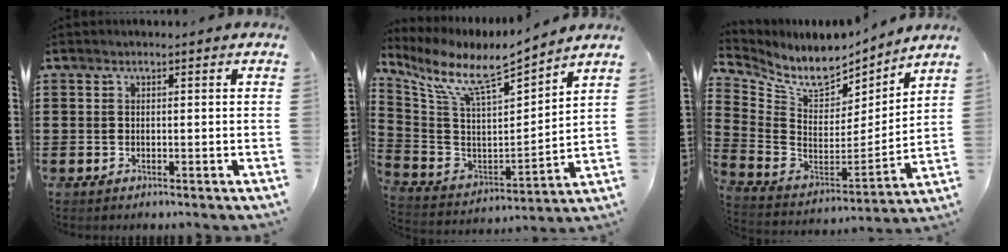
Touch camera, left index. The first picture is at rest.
{"total": 8.6, "force": [6.9, 1.7, 4.8], "torque": [-0.126, -0.052, 0.114]}
{"total": 7.7, "force": [6.2, 3.1, 3.4], "torque": [-0.093, -0.052, 0.108]}